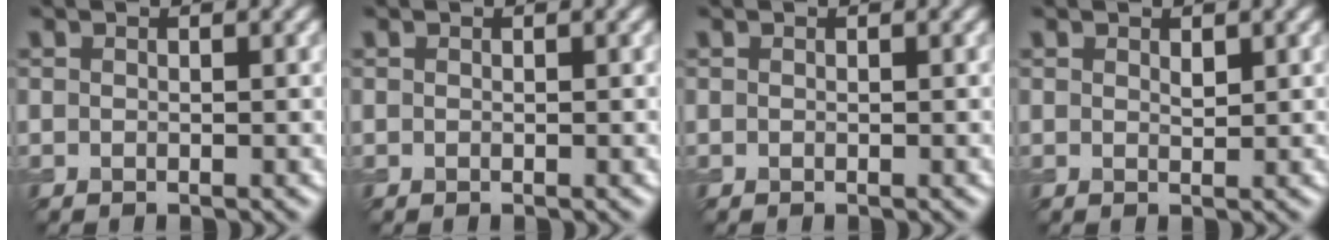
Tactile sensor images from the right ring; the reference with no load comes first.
{"total": 0.0}
{"total": 0.0}
{"total": 0.7, "force": [0.5, 0.3, 0.5], "torque": [-0.011, -0.003, 0.010]}